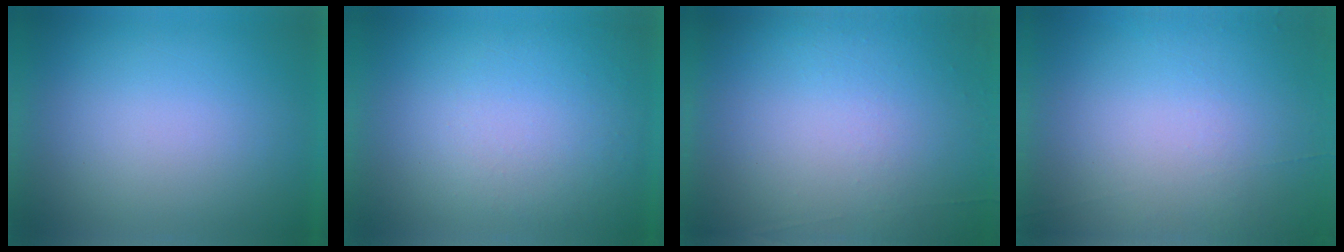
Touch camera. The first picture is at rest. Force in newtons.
{"total": 1.0}
{"total": 5.9}
{"total": 4.5}